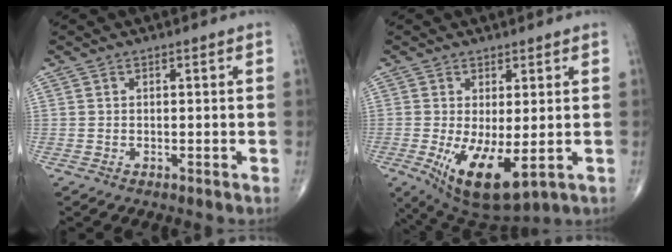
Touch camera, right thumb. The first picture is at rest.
{"total": 11.4, "force": [-2.4, 4.5, 10.2], "torque": [-0.179, -0.024, -0.019]}